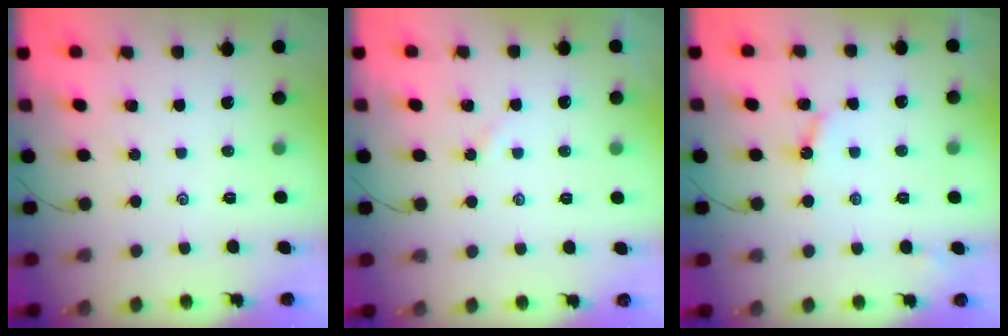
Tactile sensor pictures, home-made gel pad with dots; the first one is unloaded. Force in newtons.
{"total": 2.2, "press": 2.2, "slide": 0.3}
{"total": 4.3, "press": 4.2, "slide": 0.3}